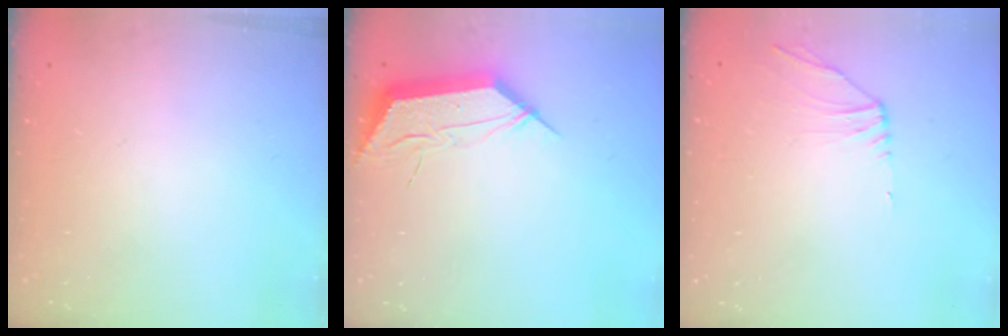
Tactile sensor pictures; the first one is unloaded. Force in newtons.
{"total": 11.3, "press": 11.3, "slide": 0.9}
{"total": 2.3, "press": 2.3, "slide": 0.6}